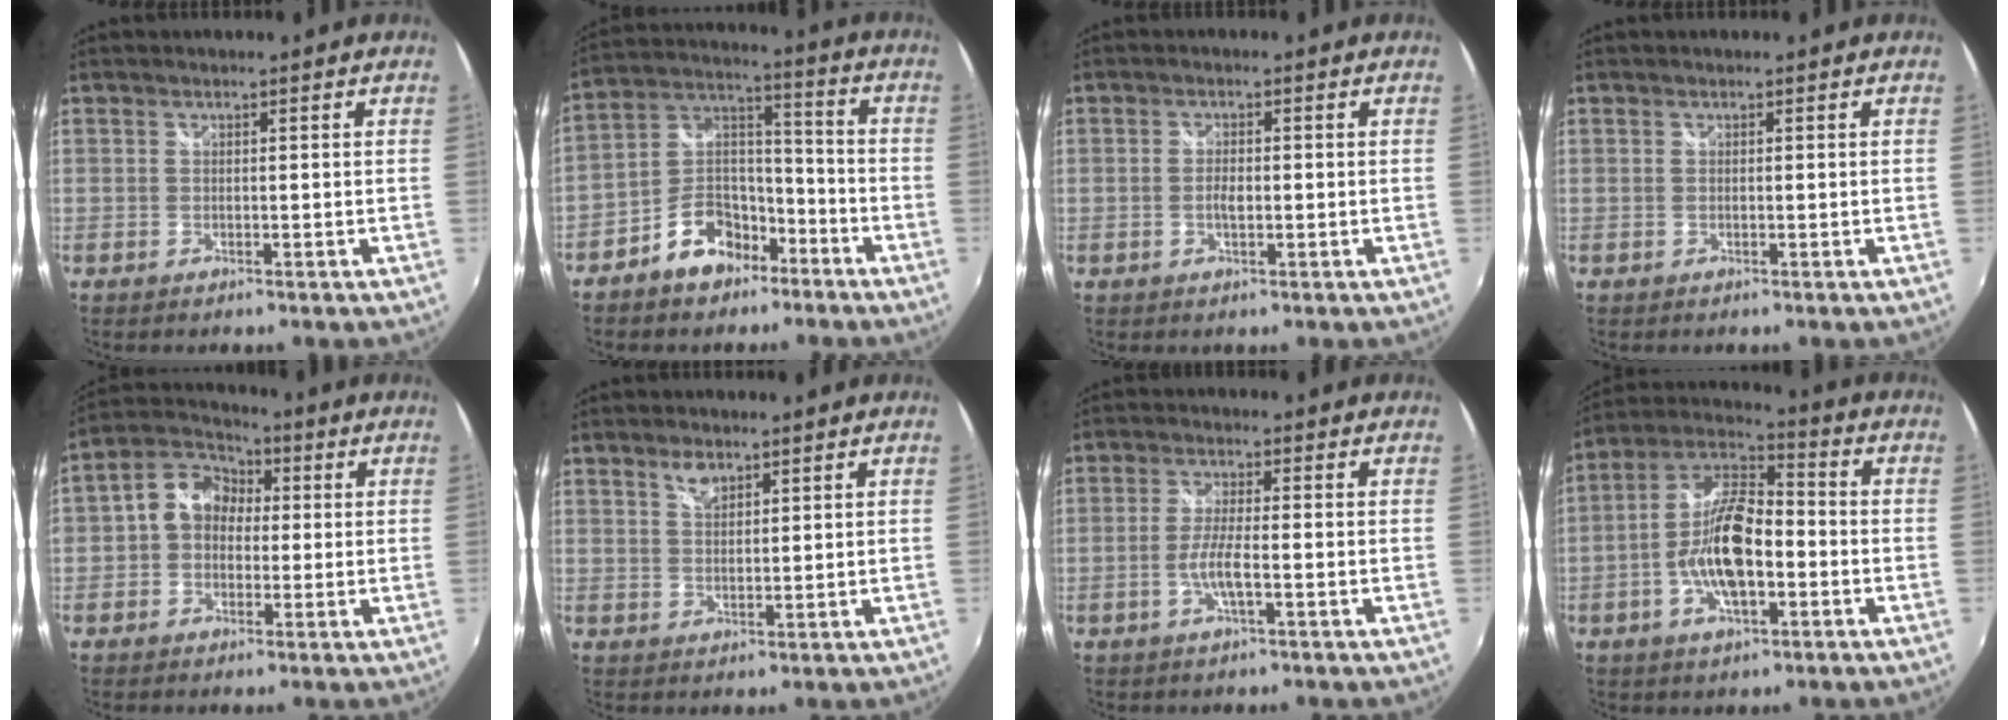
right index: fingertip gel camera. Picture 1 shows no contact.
{"total": 11.2, "force": [-7.1, 6.7, 5.3], "torque": [-0.102, 0.048, -0.117]}
{"total": 1.9, "force": [-0.4, 0.9, 1.6], "torque": [-0.031, 0.001, -0.009]}
{"total": 0.0}
{"total": 8.0, "force": [0.1, 6.8, 4.2], "torque": [-0.094, 0.032, -0.009]}
{"total": 3.3, "force": [2.2, 1.6, 1.8], "torque": [-0.029, 0.004, 0.040]}
{"total": 4.3, "force": [-1.5, 0.3, 4.0], "torque": [-0.083, -0.003, -0.030]}
{"total": 13.0, "force": [-3.4, 5.2, 11.4], "torque": [-0.234, 0.008, -0.067]}